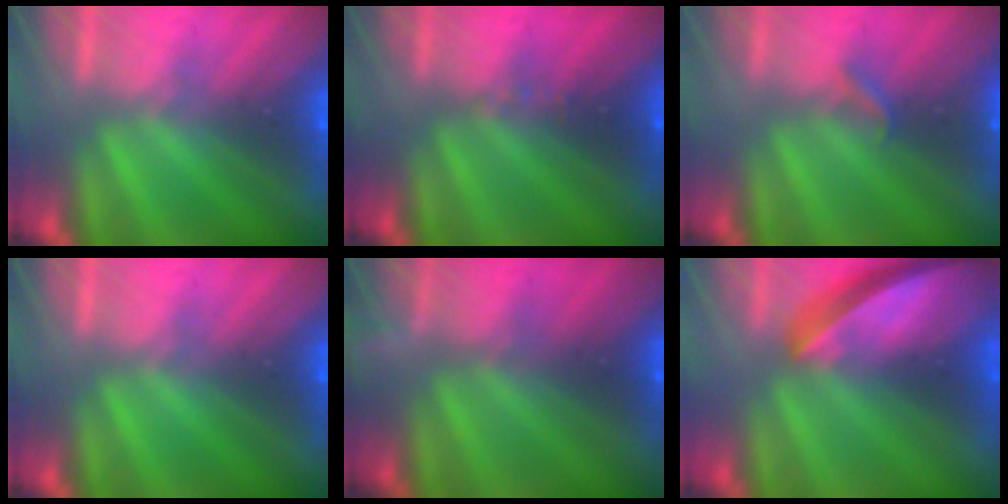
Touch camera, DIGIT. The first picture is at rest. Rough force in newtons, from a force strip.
{"total": 2.5}
{"total": 2.2}
{"total": 0.0}
{"total": 4.5}
{"total": 7.2}